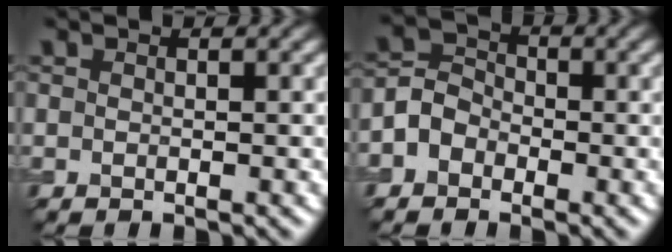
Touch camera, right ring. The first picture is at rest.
{"total": 2.2, "force": [-1.4, 1.7, 0.5], "torque": [-0.014, 0.017, -0.030]}